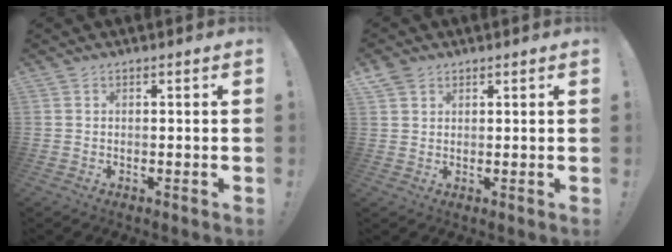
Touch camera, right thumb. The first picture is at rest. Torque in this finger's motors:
{"motor_torque": [0.11, 0.12, 0.11, 0.05, 0.02]}